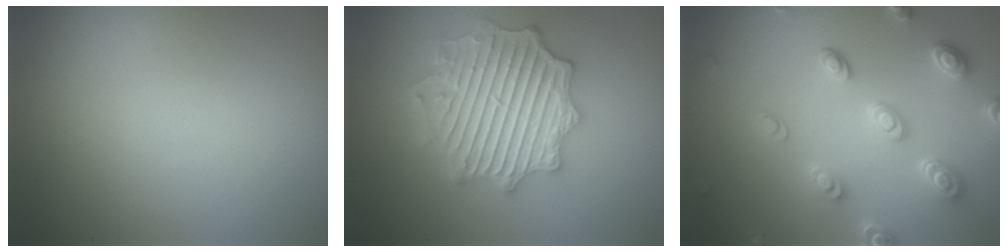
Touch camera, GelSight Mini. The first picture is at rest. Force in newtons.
{"total": 6.5, "press": 6.5, "slide": 1.0}
{"total": 4.7, "press": 3.8, "slide": 2.8}